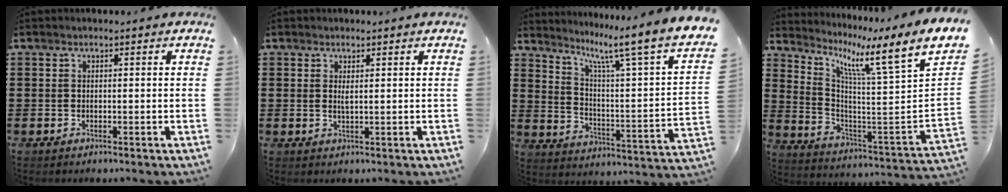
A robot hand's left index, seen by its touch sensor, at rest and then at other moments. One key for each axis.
{"total": 1.2, "fx": 0.7, "fy": 0.3, "fz": 0.9, "tx": -0.021, "ty": 0.002, "tz": 0.011}
{"total": 7.7, "fx": 5.5, "fy": -0.4, "fz": 5.3, "tx": -0.104, "ty": -0.058, "tz": 0.070}
{"total": 6.9, "fx": 3.9, "fy": -0.5, "fz": 5.7, "tx": -0.106, "ty": -0.057, "tz": 0.041}